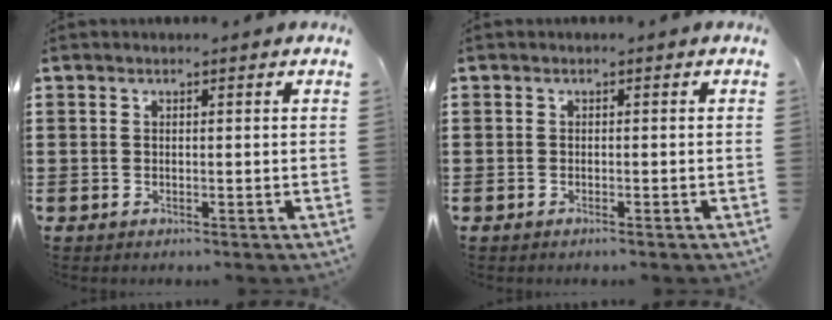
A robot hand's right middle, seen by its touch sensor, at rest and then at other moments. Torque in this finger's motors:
{"motor_torque": [-0.13, 0.01, 0.03, -0.01]}